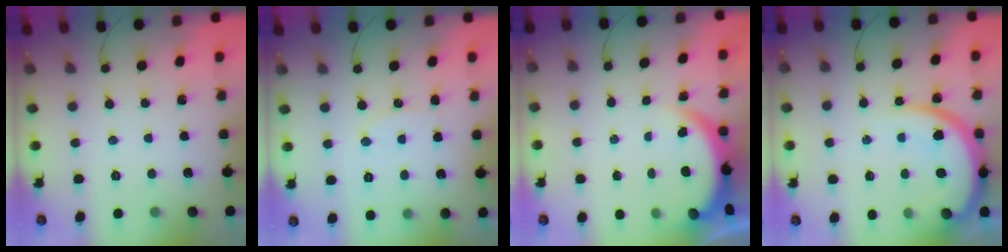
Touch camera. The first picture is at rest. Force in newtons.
{"total": 6.5, "press": 6.5, "slide": 0.4}
{"total": 3.8, "press": 3.8, "slide": 0.1}
{"total": 12.4, "press": 12.3, "slide": 1.2}